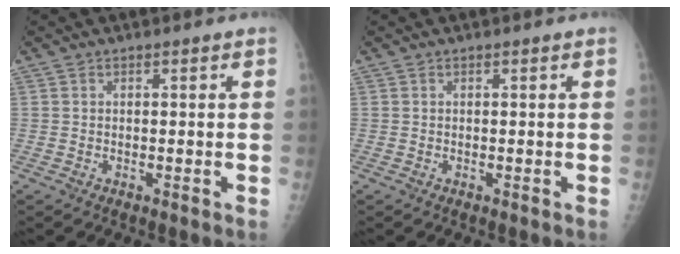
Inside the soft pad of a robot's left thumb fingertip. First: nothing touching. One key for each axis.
{"total": 0.0}